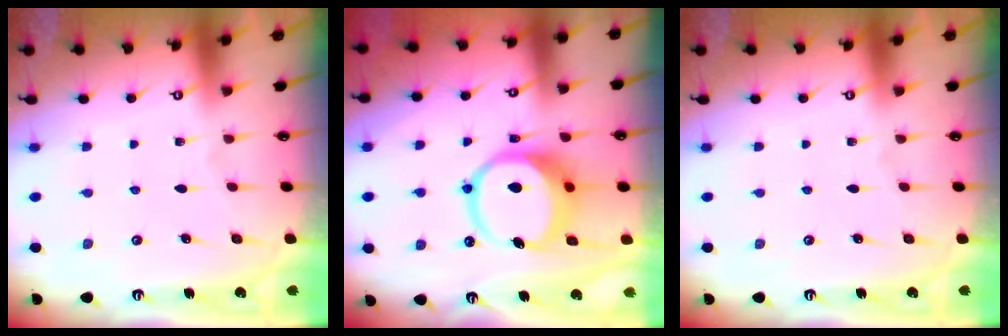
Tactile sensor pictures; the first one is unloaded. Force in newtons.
{"total": 12.2, "press": 12.0, "slide": 2.2}
{"total": 0.0}